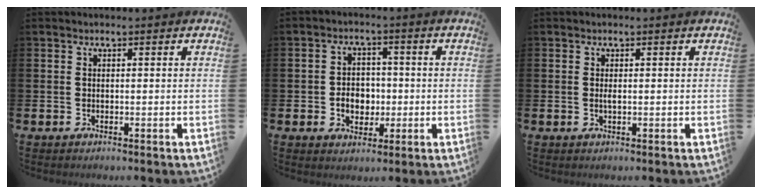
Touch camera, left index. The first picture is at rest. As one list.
[{"total": 4.1, "force": [-0.7, 3.4, 2.1], "torque": [-0.034, 0.003, -0.021]}, {"total": 0.7, "force": [0.1, 0.2, 0.6], "torque": [-0.021, 0.003, 0.003]}]